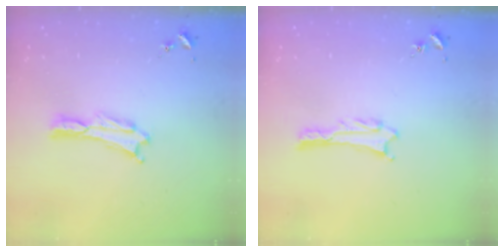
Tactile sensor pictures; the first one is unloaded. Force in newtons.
{"total": 1.1, "press": 1.1, "slide": 0.1}